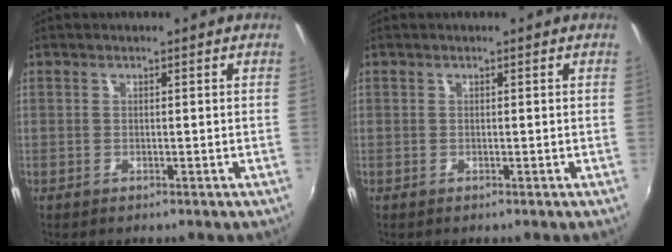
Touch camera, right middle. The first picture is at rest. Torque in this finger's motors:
{"motor_torque": [0.00, 0.00, -0.02, -0.01]}